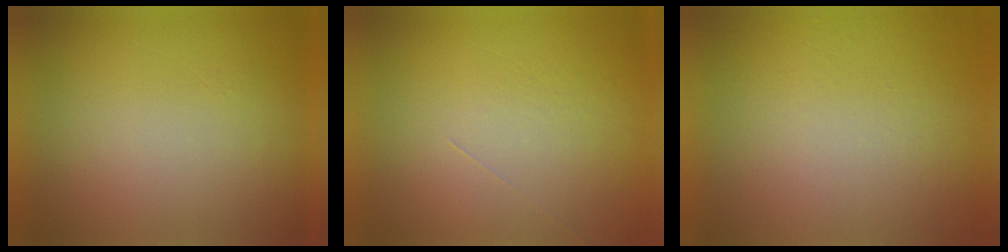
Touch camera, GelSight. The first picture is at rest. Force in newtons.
{"total": 1.1}
{"total": 7.1}